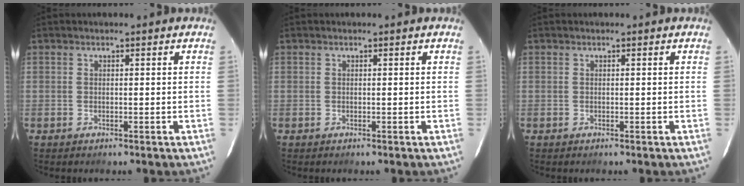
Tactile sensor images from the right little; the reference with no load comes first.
{"total": 0.0}
{"total": 0.0}